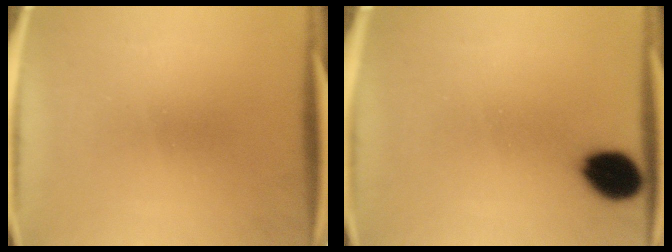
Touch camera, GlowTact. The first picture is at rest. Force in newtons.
{"total": 8.3}